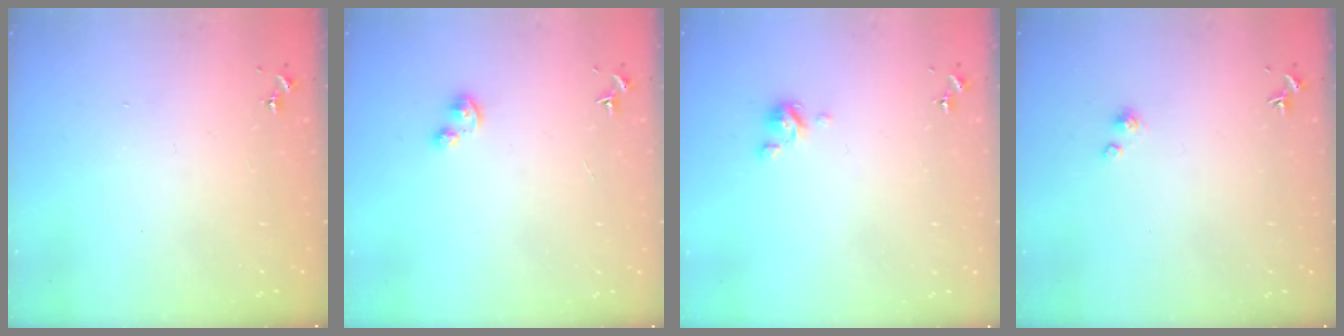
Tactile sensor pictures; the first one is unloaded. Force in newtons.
{"total": 2.9, "press": 2.9, "slide": 0.1}
{"total": 3.4, "press": 3.4, "slide": 0.3}
{"total": 2.1, "press": 2.1, "slide": 0.2}